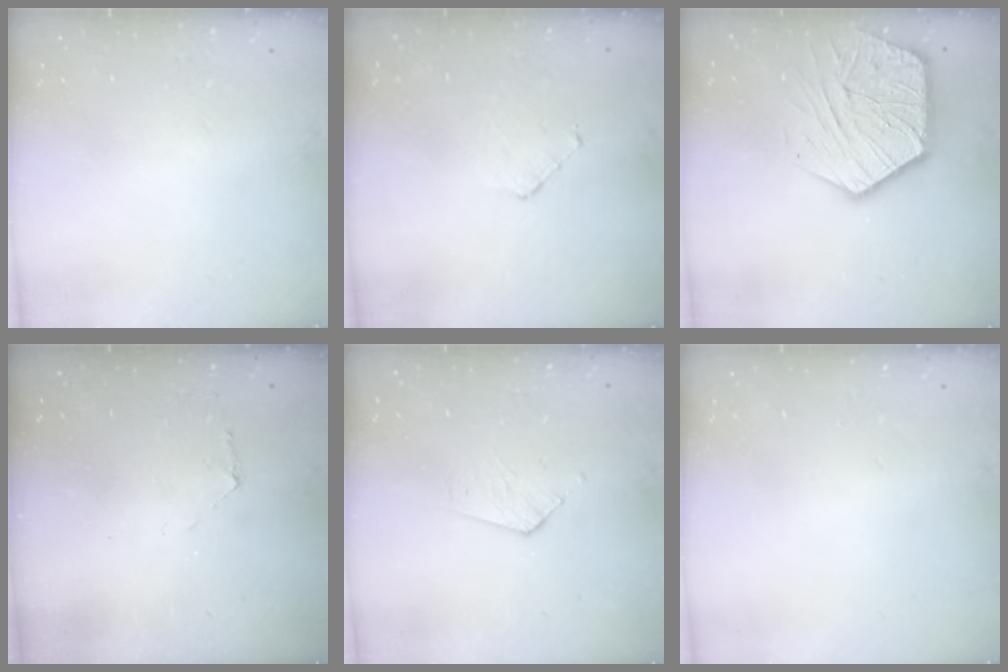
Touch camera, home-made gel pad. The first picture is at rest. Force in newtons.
{"total": 4.3, "press": 4.3, "slide": 0.4}
{"total": 16.9, "press": 16.9, "slide": 1.3}
{"total": 3.8, "press": 3.8, "slide": 0.4}
{"total": 3.3, "press": 3.3, "slide": 0.3}
{"total": 0.0}